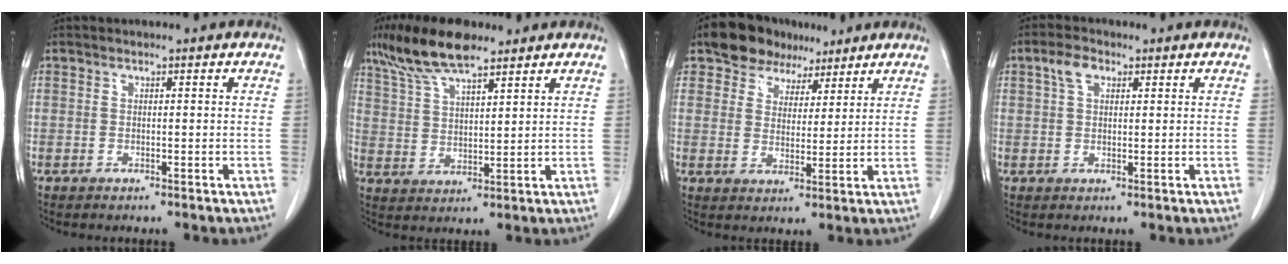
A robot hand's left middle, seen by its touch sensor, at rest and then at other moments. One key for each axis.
{"total": 10.4, "fx": 8.0, "fy": 2.5, "fz": 6.2, "tx": -0.126, "ty": 0.013, "tz": 0.149}
{"total": 7.6, "fx": 5.5, "fy": 5.0, "fz": 1.8, "tx": -0.030, "ty": 0.024, "tz": 0.095}
{"total": 3.2, "fx": 1.5, "fy": 1.8, "fz": 2.1, "tx": -0.050, "ty": 0.013, "tz": 0.029}